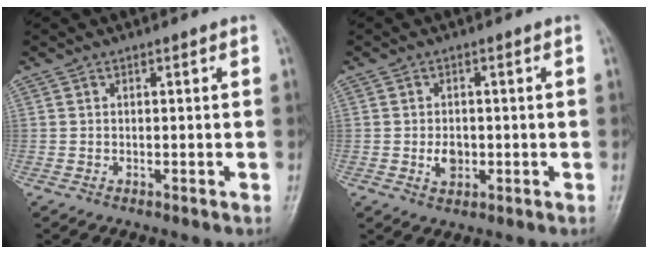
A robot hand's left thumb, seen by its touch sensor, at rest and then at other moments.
{"total": 3.5, "force": [-0.6, 2.6, 2.3], "torque": [-0.031, 0.000, -0.007]}